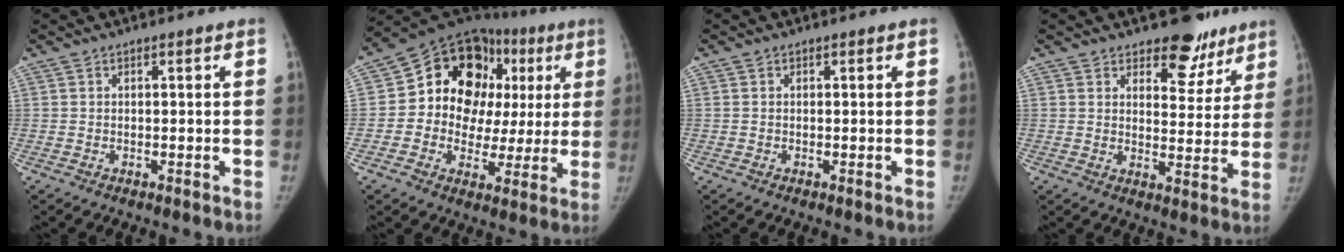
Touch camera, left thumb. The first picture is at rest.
{"total": 21.3, "force": [4.2, 16.0, 13.4], "torque": [-0.125, 0.040, 0.063]}
{"total": 0.0}
{"total": 9.6, "force": [7.2, 5.2, 3.6], "torque": [0.000, -0.047, 0.095]}